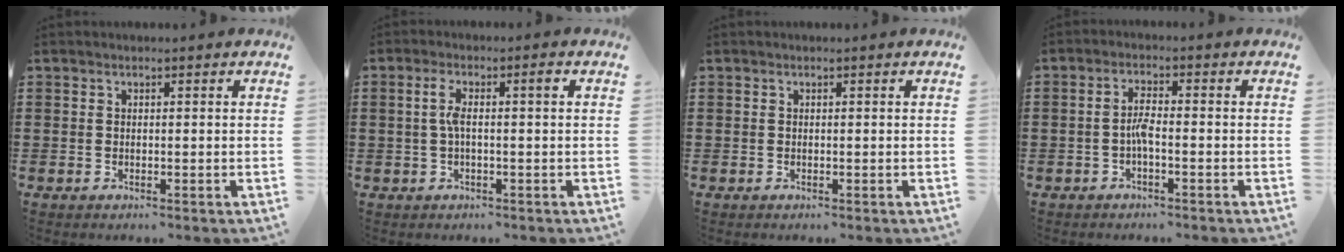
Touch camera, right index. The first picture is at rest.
{"total": 3.7, "force": [0.1, 0.6, 3.7], "torque": [-0.068, 0.005, -0.003]}
{"total": 0.0}
{"total": 2.8, "force": [-0.9, 0.6, 2.6], "torque": [-0.058, 0.000, -0.020]}